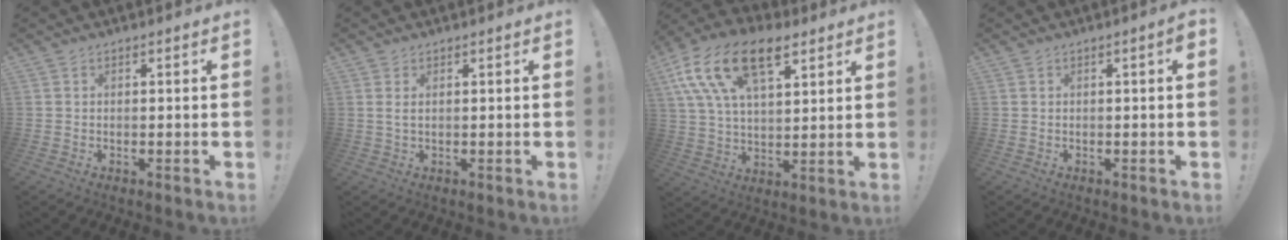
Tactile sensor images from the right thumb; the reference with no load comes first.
{"total": 1.9, "force": [0.8, 0.6, 1.6], "torque": [-0.033, 0.002, 0.013]}
{"total": 19.1, "force": [9.7, 10.3, 12.8], "torque": [-0.247, -0.031, 0.176]}
{"total": 1.9, "force": [0.1, -0.1, 1.9], "torque": [-0.034, 0.000, -0.001]}